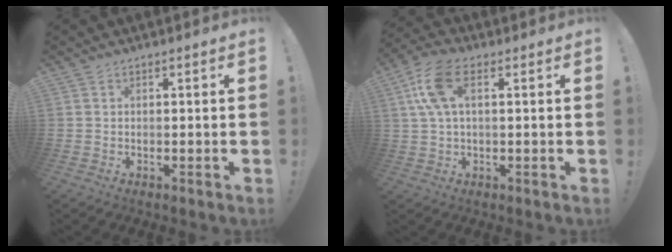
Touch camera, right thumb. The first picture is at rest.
{"total": 10.7, "force": [3.0, 5.2, 8.8], "torque": [-0.166, 0.000, 0.057]}